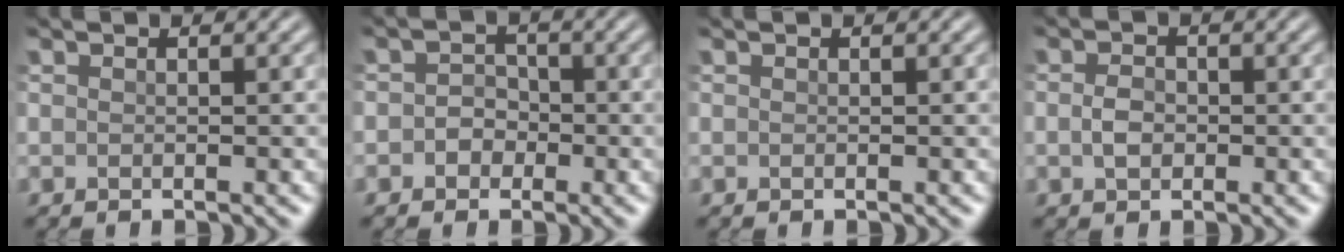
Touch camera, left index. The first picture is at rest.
{"total": 1.9, "force": [-0.6, 1.7, 0.7], "torque": [0.005, 0.003, -0.021]}
{"total": 0.0}
{"total": 1.9, "force": [-0.3, 1.4, 1.3], "torque": [-0.030, 0.001, -0.007]}